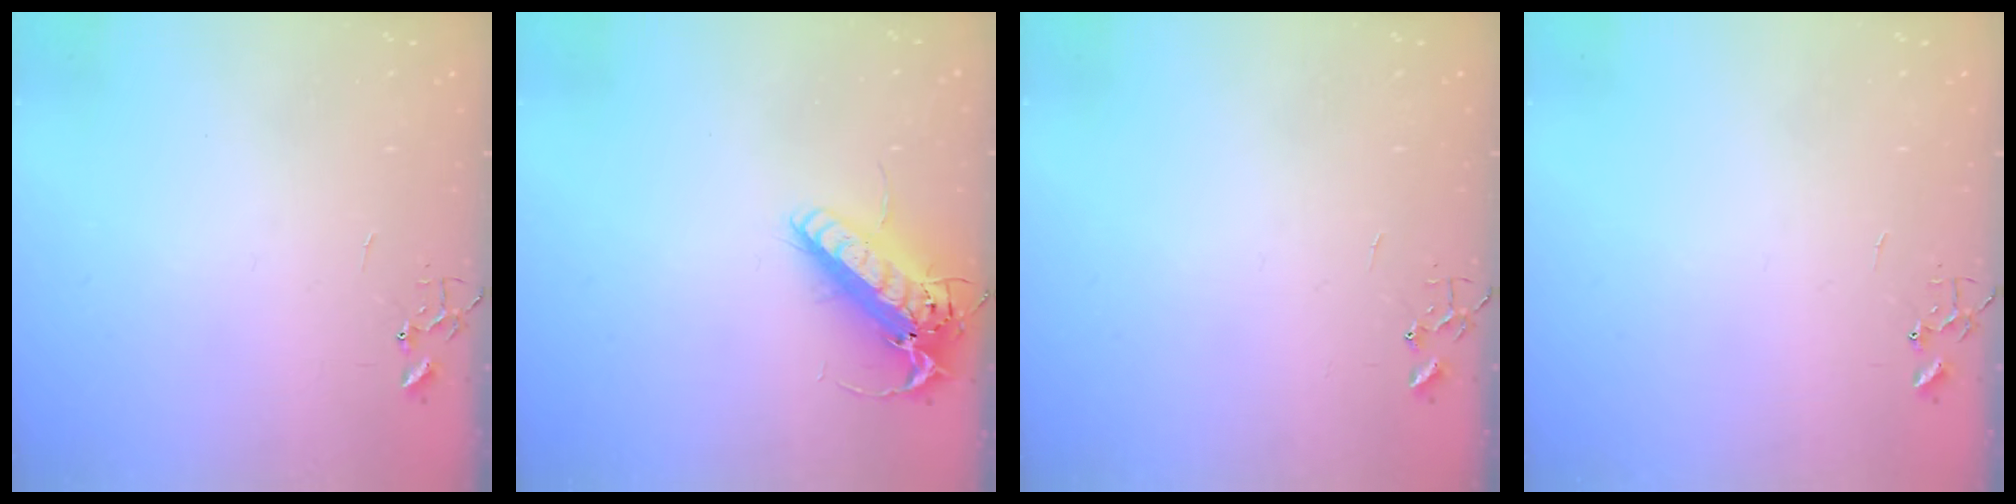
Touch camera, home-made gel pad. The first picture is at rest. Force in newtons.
{"total": 17.8, "press": 17.5, "slide": 3.4}
{"total": 0.0}
{"total": 0.0}